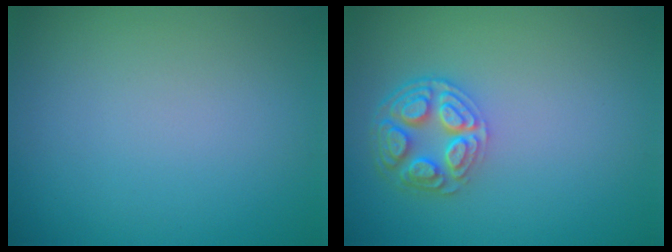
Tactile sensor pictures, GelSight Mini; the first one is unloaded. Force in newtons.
{"total": 4.6, "press": 3.5, "slide": 2.9}